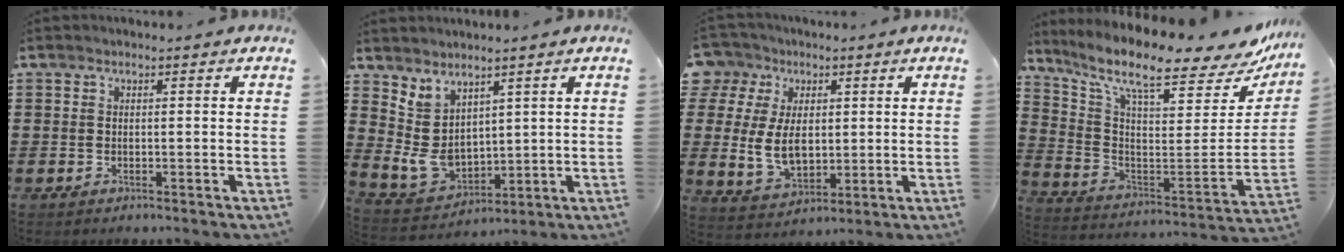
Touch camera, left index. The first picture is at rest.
{"total": 6.0, "force": [2.1, 4.6, 3.3], "torque": [-0.095, -0.003, 0.042]}
{"total": 8.9, "force": [1.0, 7.3, 5.0], "torque": [-0.124, 0.008, 0.014]}
{"total": 10.3, "force": [8.1, 1.4, 6.1], "torque": [-0.137, -0.070, 0.132]}